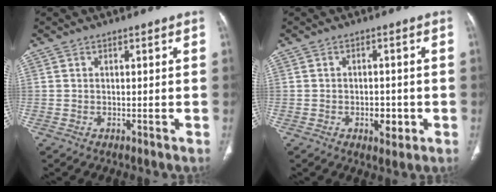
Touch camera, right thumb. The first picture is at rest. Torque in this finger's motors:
{"motor_torque": [0.54, 0.64, -0.22, 0.11, 0.19]}